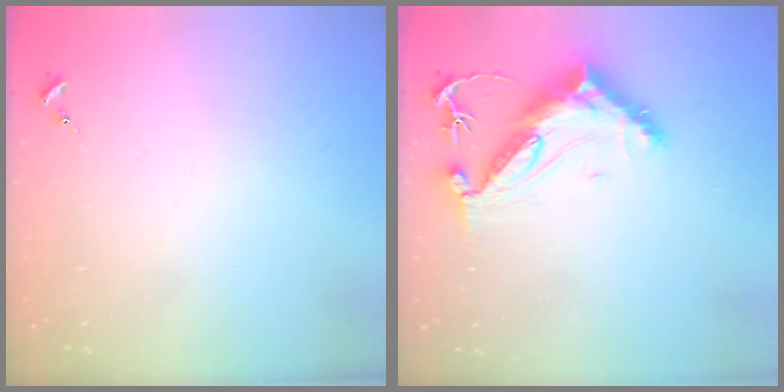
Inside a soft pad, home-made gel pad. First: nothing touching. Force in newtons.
{"total": 12.9, "press": 12.8, "slide": 0.9}